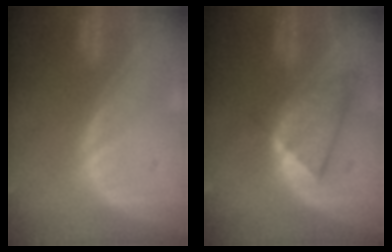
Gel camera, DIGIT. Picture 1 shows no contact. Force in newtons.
{"total": 6.0, "press": 5.9, "slide": 0.7}